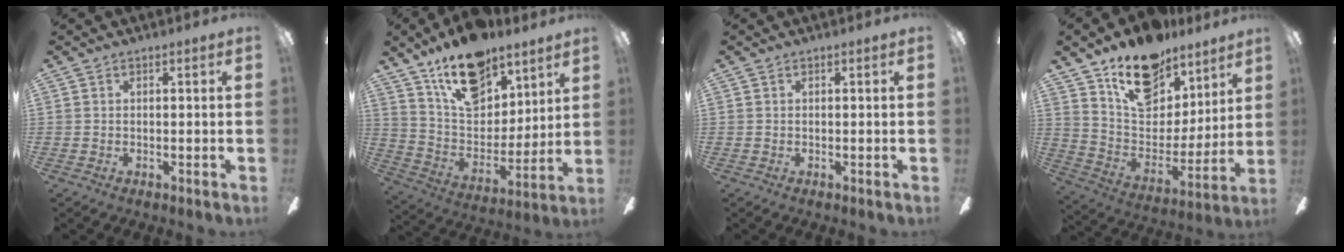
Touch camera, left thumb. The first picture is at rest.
{"total": 19.0, "force": [12.9, 10.4, 9.3], "torque": [-0.152, -0.079, 0.232]}
{"total": 0.0}
{"total": 18.6, "force": [13.7, 9.9, 7.7], "torque": [-0.121, -0.094, 0.244]}